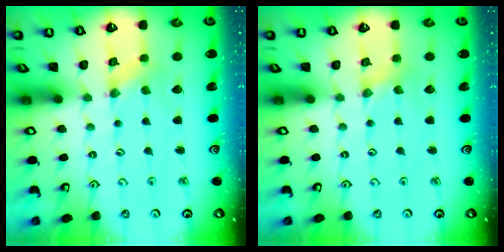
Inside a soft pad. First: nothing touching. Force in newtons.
{"total": 0.0}